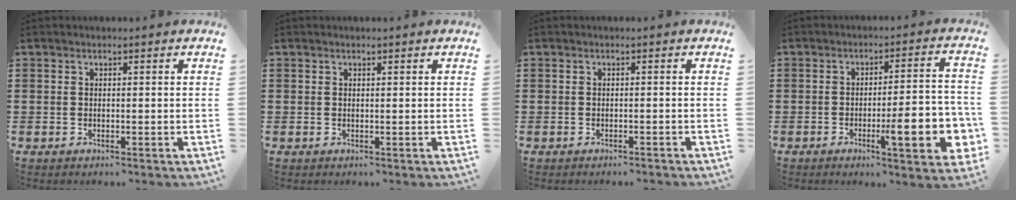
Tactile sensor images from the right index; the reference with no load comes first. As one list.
[{"total": 0.0}, {"total": 0.6, "force": [-0.5, 0.0, 0.2], "torque": [-0.004, -0.001, -0.011]}, {"total": 10.7, "force": [-3.3, 2.5, 9.9], "torque": [-0.147, -0.008, -0.054]}]